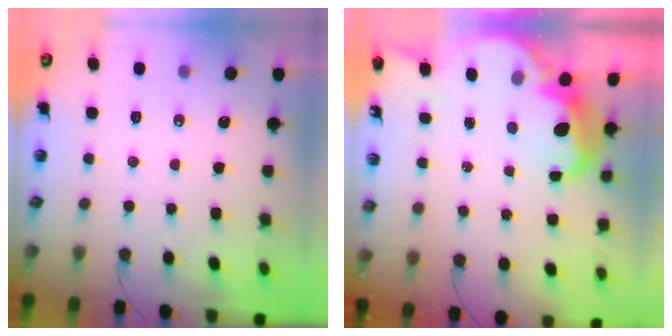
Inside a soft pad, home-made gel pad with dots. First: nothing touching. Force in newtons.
{"total": 6.7, "press": 6.7, "slide": 0.4}